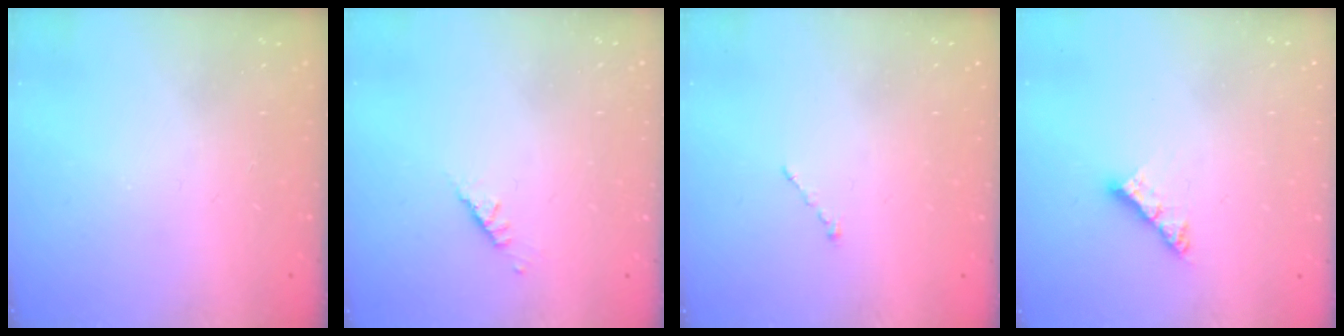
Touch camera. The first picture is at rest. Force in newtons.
{"total": 2.5, "press": 2.4, "slide": 0.7}
{"total": 1.0, "press": 0.9, "slide": 0.3}
{"total": 5.3, "press": 5.3, "slide": 0.6}